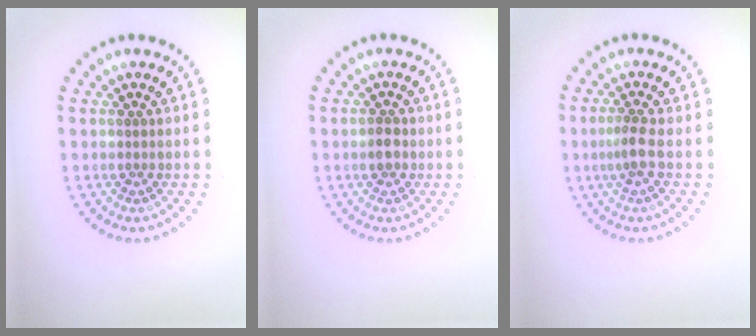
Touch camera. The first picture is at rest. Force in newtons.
{"total": 1.5, "press": 1.5, "slide": 0.1}
{"total": 2.0, "press": 1.5, "slide": 1.3}